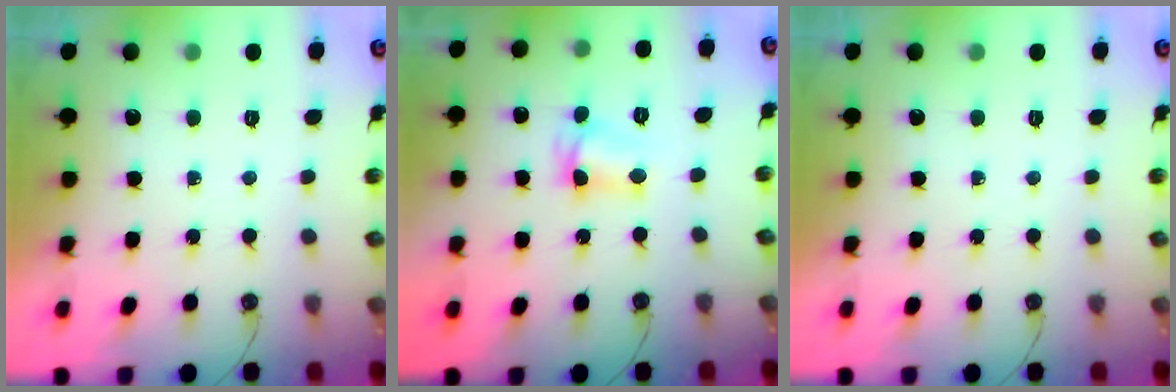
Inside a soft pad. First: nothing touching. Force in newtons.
{"total": 4.7, "press": 4.6, "slide": 1.3}
{"total": 0.0}